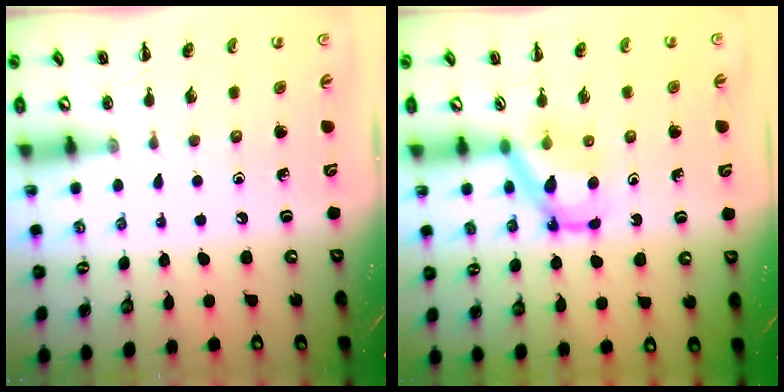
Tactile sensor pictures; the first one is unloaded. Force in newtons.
{"total": 5.7, "press": 5.6, "slide": 0.7}